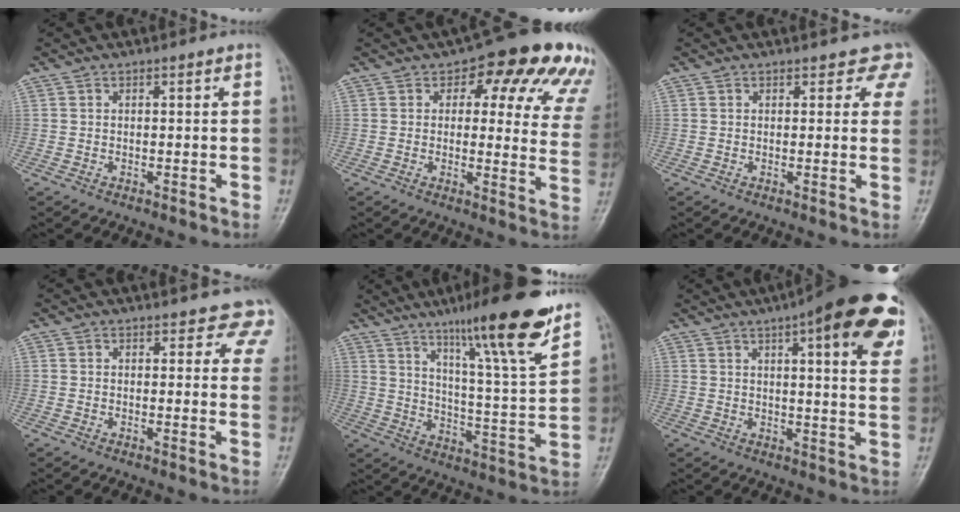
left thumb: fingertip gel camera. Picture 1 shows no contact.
{"total": 14.1, "force": [7.8, 6.5, 9.9], "torque": [-0.052, -0.028, 0.072]}
{"total": 5.6, "force": [4.6, 2.7, 1.6], "torque": [0.032, -0.020, 0.033]}
{"total": 6.1, "force": [5.1, 3.0, 1.2], "torque": [0.041, -0.022, 0.034]}
{"total": 19.1, "force": [12.9, 1.5, 13.9], "torque": [-0.187, -0.071, 0.203]}
{"total": 20.5, "force": [10.1, 5.6, 16.9], "torque": [-0.197, -0.017, 0.121]}